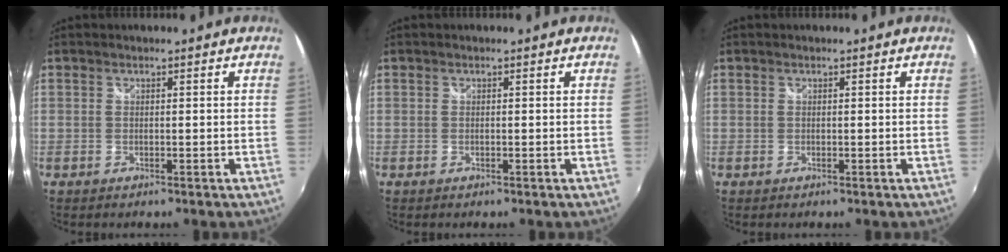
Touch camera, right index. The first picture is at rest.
{"total": 0.0}
{"total": 0.0}